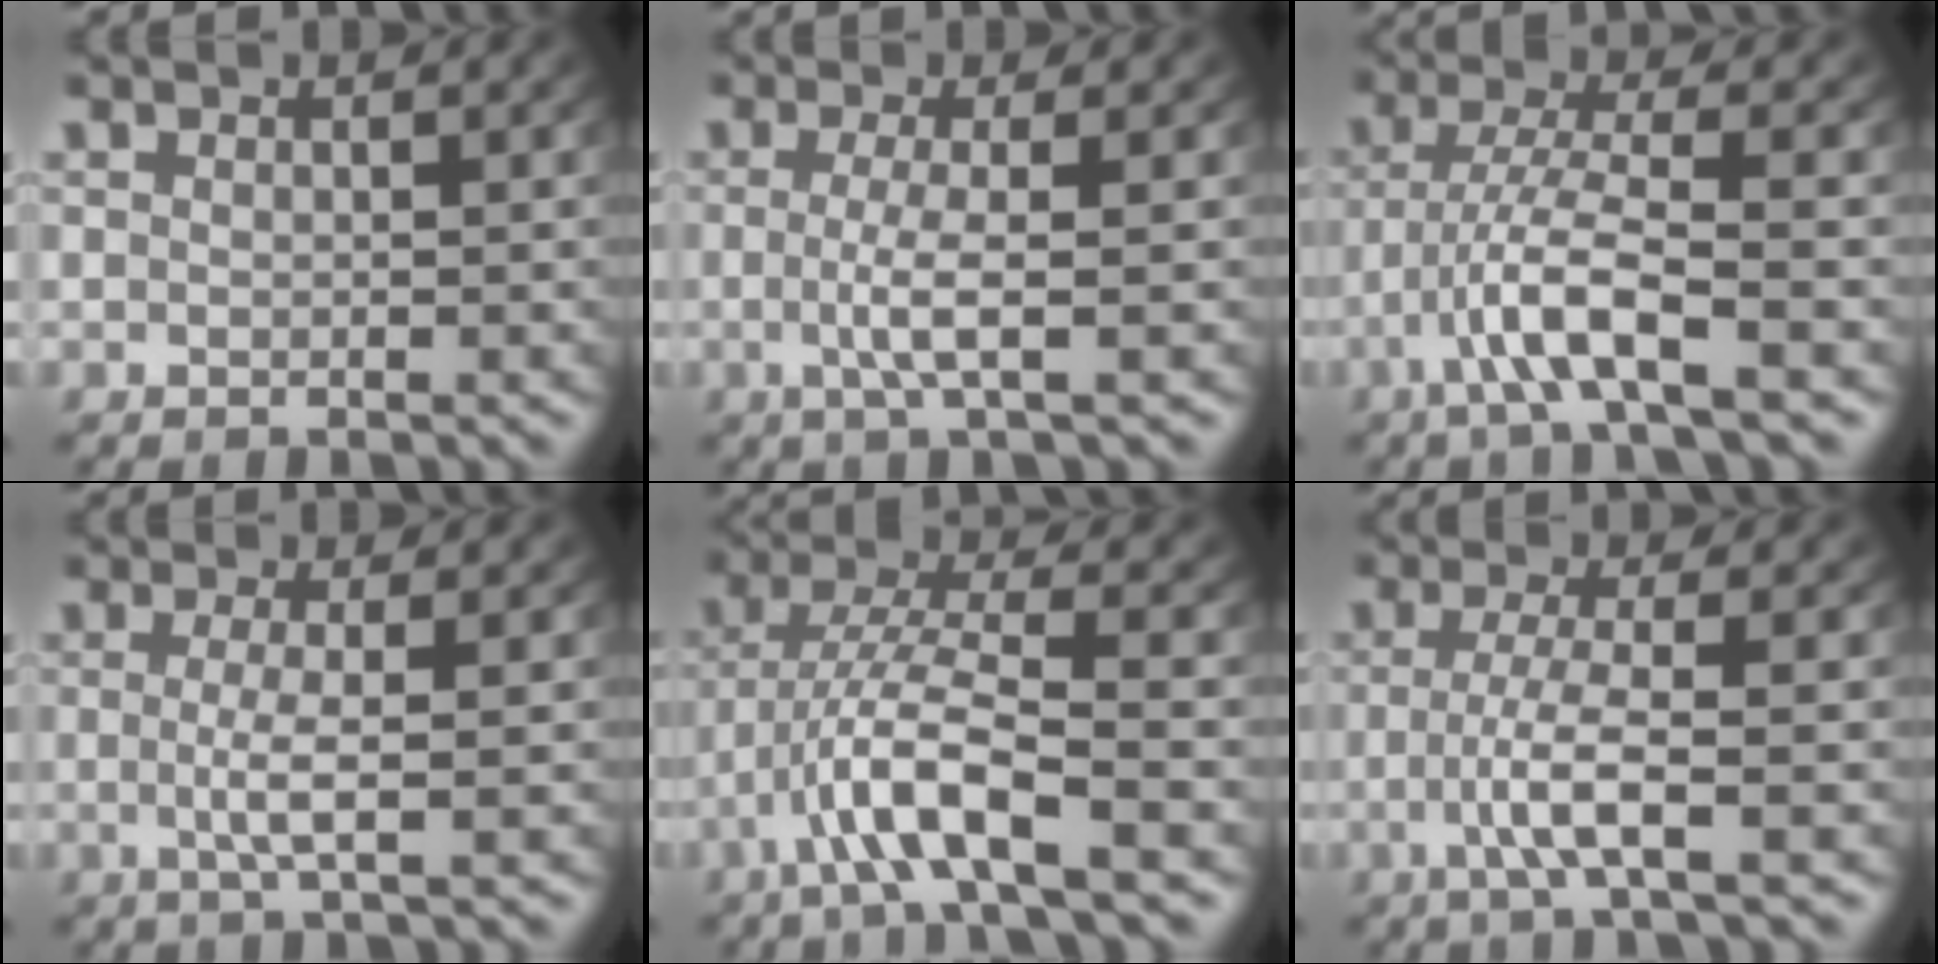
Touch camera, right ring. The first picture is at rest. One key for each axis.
{"total": 2.8, "fx": -0.4, "fy": -0.1, "fz": 2.8, "tx": -0.065, "ty": -0.012, "tz": -0.002}
{"total": 4.7, "fx": -2.0, "fy": 0.7, "fz": 4.2, "tx": -0.101, "ty": -0.018, "tz": -0.025}
{"total": 2.4, "fx": -0.3, "fy": -0.2, "fz": 2.4, "tx": -0.058, "ty": -0.014, "tz": 0.002}
{"total": 5.1, "fx": -1.6, "fy": 1.1, "fz": 4.7, "tx": -0.109, "ty": -0.014, "tz": -0.019}
{"total": 3.7, "fx": -1.3, "fy": 0.2, "fz": 3.4, "tx": -0.077, "ty": -0.012, "tz": -0.019}